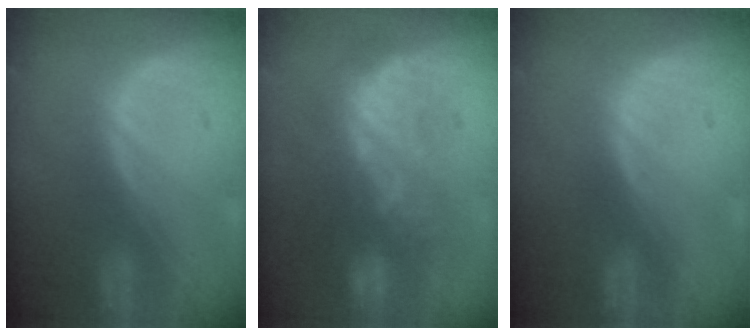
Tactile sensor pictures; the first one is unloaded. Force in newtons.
{"total": 9.1, "press": 8.5, "slide": 3.3}
{"total": 0.0}